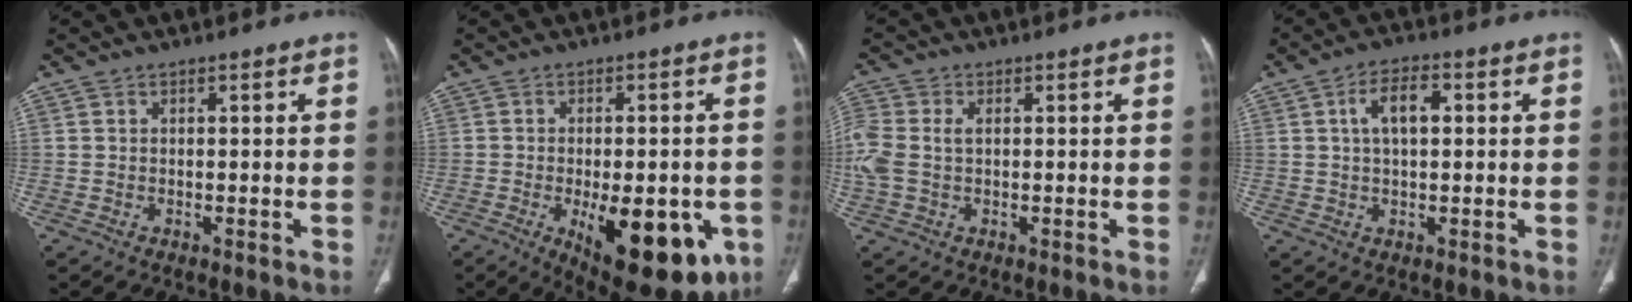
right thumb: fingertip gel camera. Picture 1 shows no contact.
{"total": 18.9, "force": [-6.5, 8.4, 15.7], "torque": [-0.169, -0.003, -0.070]}
{"total": 7.6, "force": [0.4, 5.0, 5.7], "torque": [-0.168, 0.021, 0.015]}
{"total": 6.1, "force": [1.3, 3.0, 5.2], "torque": [-0.089, 0.005, 0.019]}